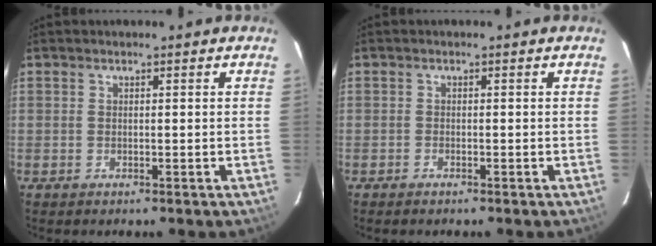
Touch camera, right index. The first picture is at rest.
{"total": 0.7, "force": [-0.7, 0.2, 0.2], "torque": [-0.007, 0.000, -0.015]}